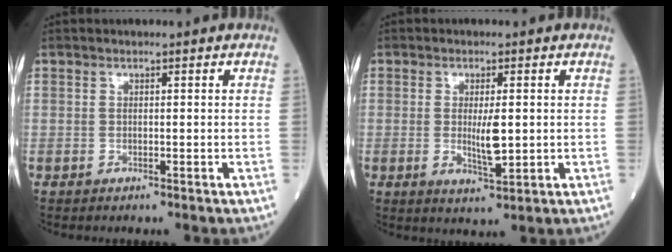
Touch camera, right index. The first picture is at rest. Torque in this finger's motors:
{"motor_torque": [-0.06, -0.07, 0.23, 0.02]}